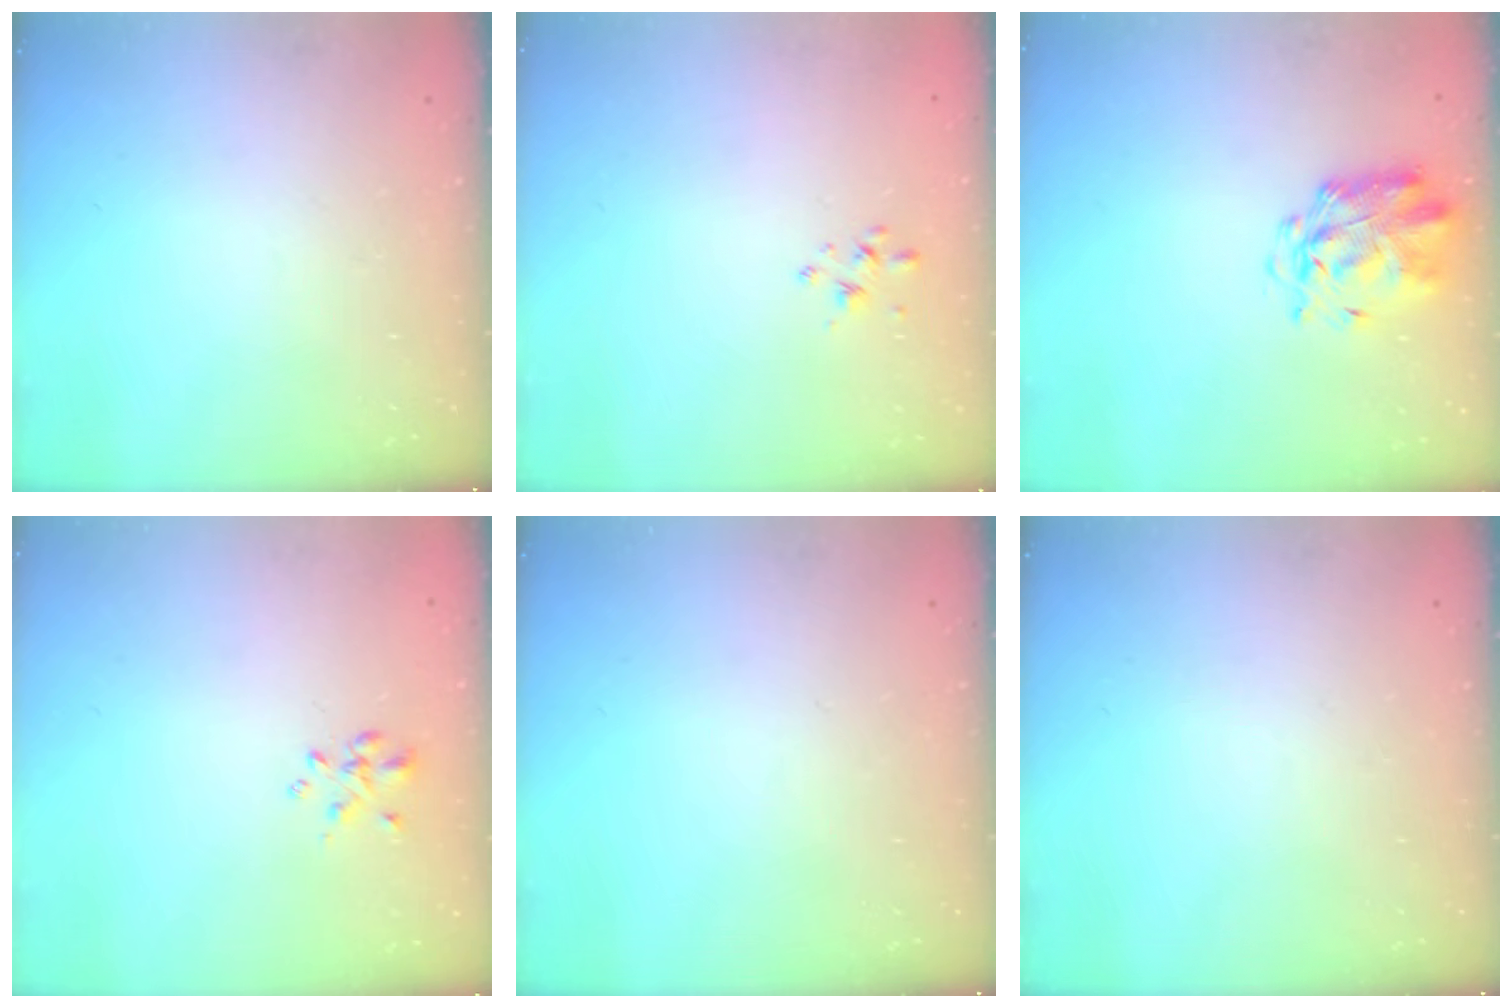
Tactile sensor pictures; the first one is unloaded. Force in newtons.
{"total": 2.4, "press": 2.3, "slide": 0.8}
{"total": 2.9, "press": 2.8, "slide": 0.7}
{"total": 1.0, "press": 0.9, "slide": 0.4}
{"total": 0.0}
{"total": 0.0}